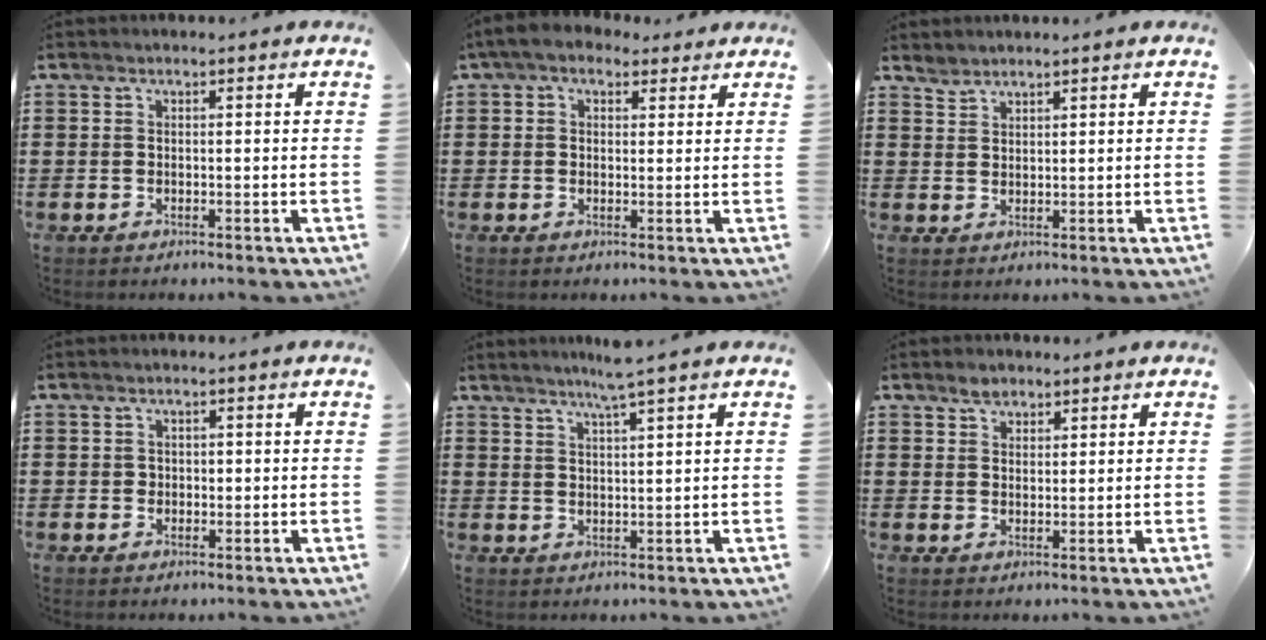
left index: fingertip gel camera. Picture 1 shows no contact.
{"total": 3.4, "force": [2.2, 2.0, 1.6], "torque": [-0.041, 0.006, 0.040]}
{"total": 1.7, "force": [1.7, 0.3, -0.2], "torque": [-0.001, 0.001, 0.034]}
{"total": 0.9, "force": [0.2, 0.8, 0.4], "torque": [-0.010, 0.007, 0.002]}
{"total": 3.8, "force": [3.0, -0.9, 2.3], "torque": [-0.049, -0.007, 0.051]}
{"total": 2.5, "force": [2.1, 1.3, 0.5], "torque": [-0.005, -0.001, 0.039]}